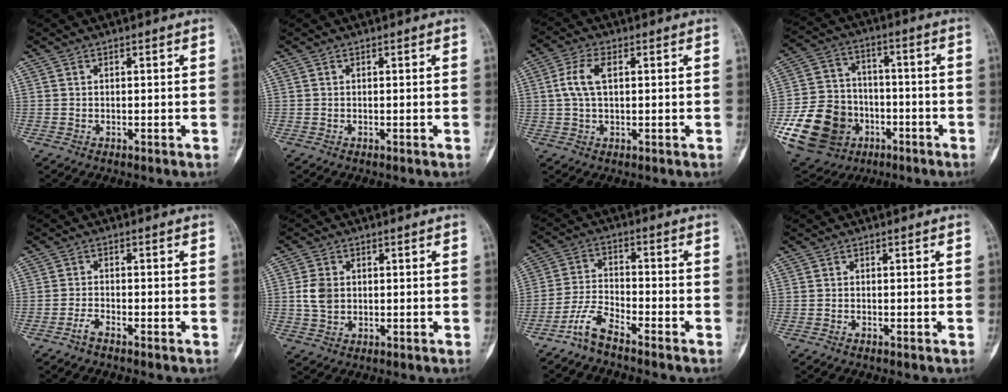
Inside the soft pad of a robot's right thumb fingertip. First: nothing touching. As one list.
[{"total": 0.0}, {"total": 5.8, "force": [1.1, 3.0, 4.9], "torque": [-0.113, 0.013, 0.020]}, {"total": 20.3, "force": [-7.0, 16.5, 9.4], "torque": [-0.185, 0.054, -0.108]}, {"total": 1.9, "force": [-1.6, 0.4, 1.0], "torque": [-0.029, 0.010, -0.033]}, {"total": 4.7, "force": [0.3, 3.6, 3.0], "torque": [-0.053, 0.003, 0.007]}, {"total": 5.6, "force": [-4.7, 1.2, 2.9], "torque": [-0.065, 0.028, -0.101]}, {"total": 0.0}]